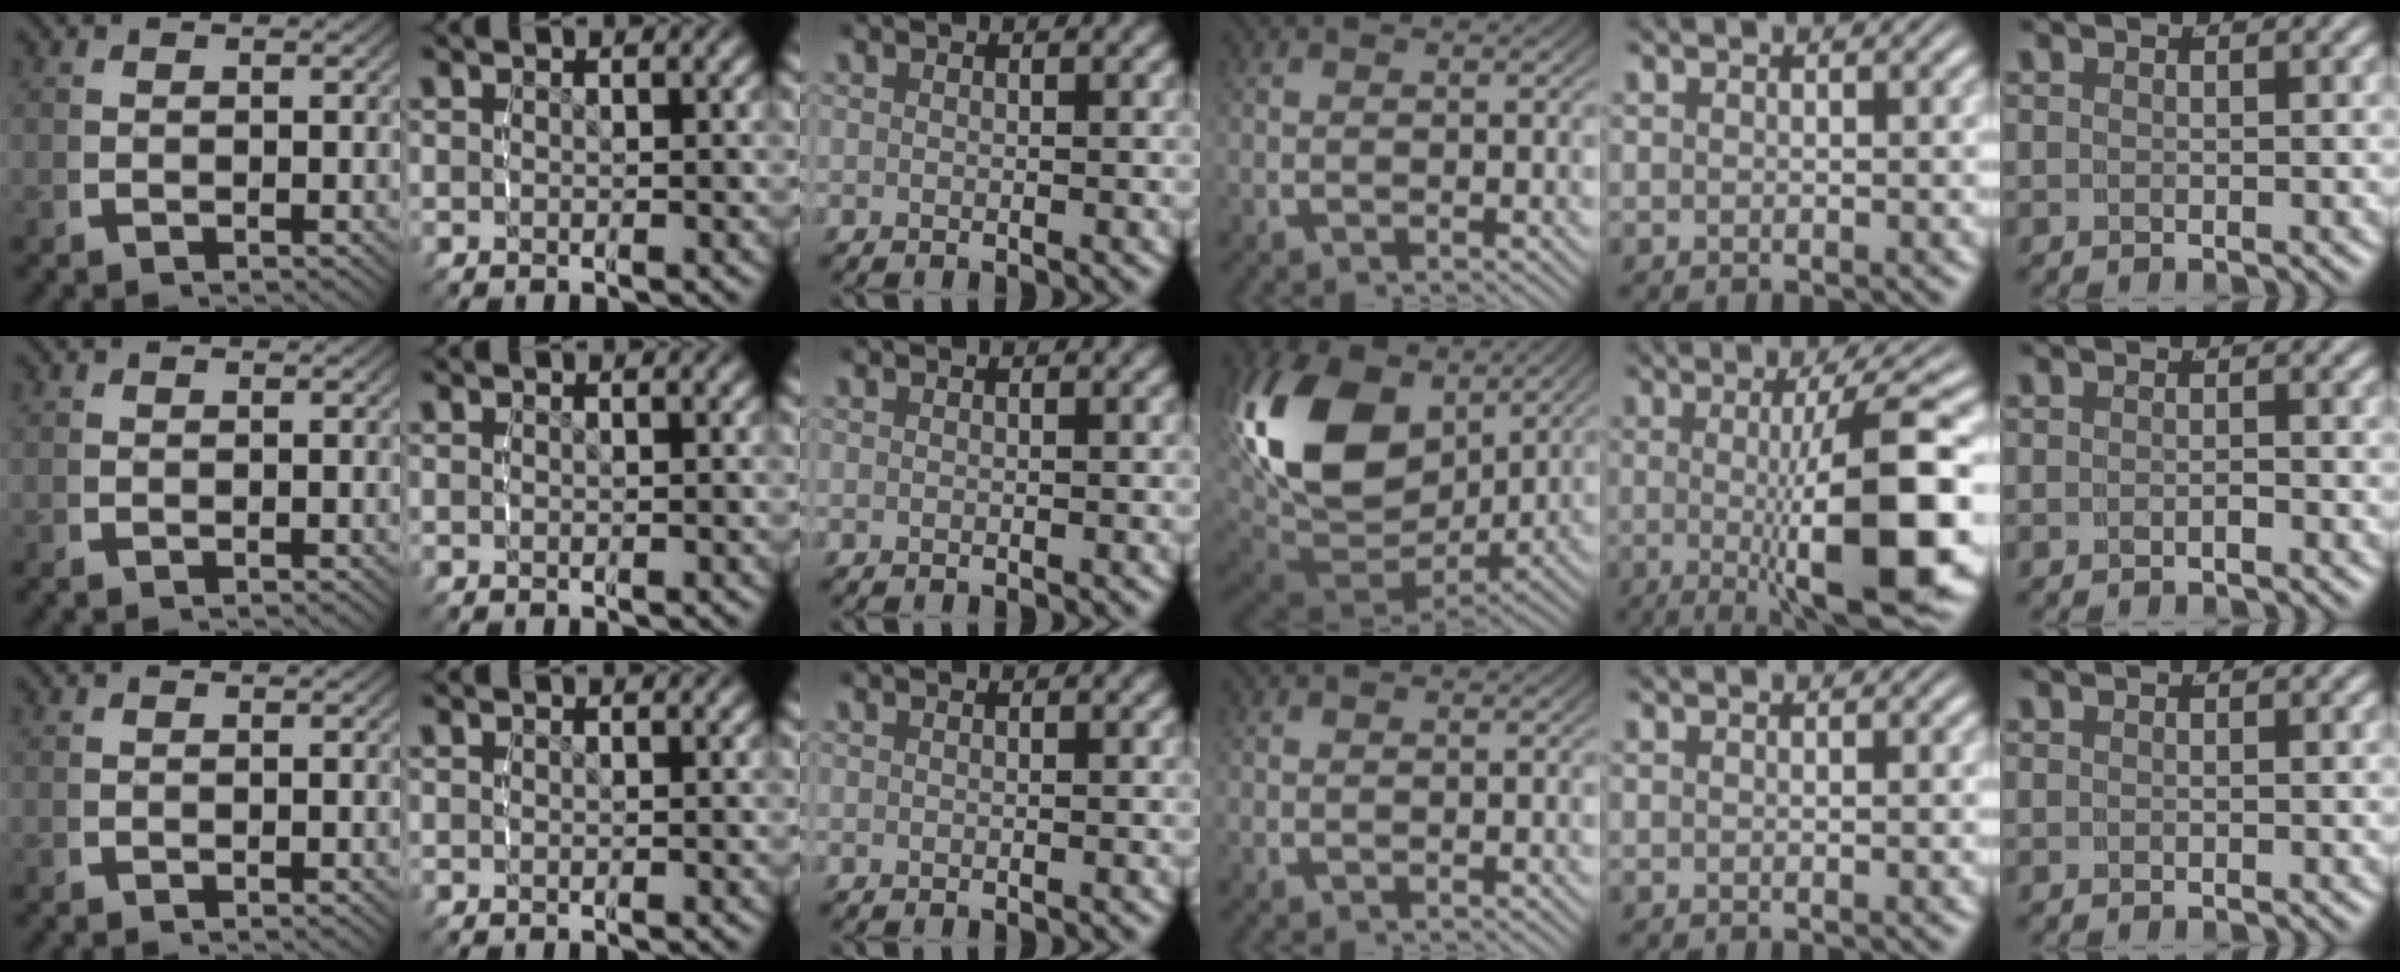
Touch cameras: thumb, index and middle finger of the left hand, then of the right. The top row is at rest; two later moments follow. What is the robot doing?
{"motion": "lift_and_place", "object": "lipstick"}